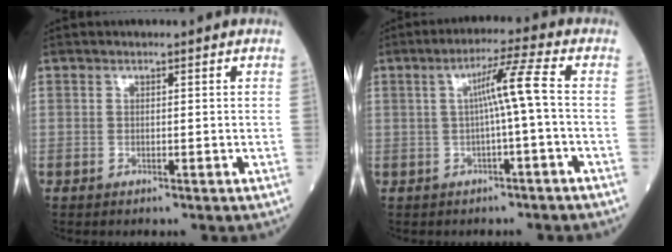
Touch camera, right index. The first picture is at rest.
{"total": 5.6, "force": [-0.2, -1.0, 5.5], "torque": [-0.095, 0.014, -0.001]}